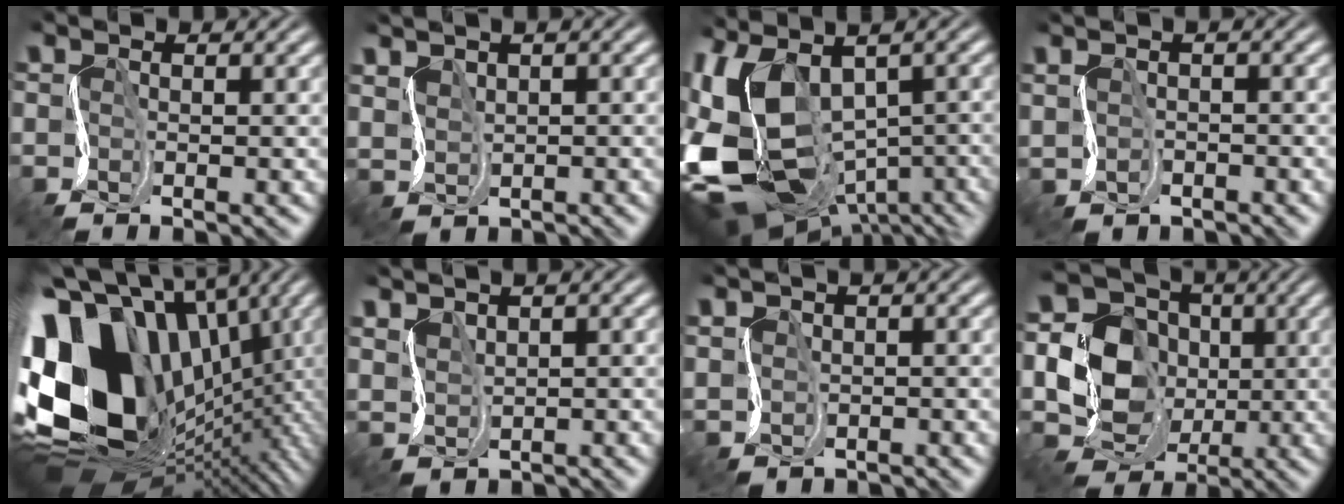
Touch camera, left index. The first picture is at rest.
{"total": 1.0, "force": [0.5, -0.4, -0.8], "torque": [0.008, -0.009, 0.020]}
{"total": 14.4, "force": [-4.0, 8.3, 11.0], "torque": [-0.246, -0.042, -0.022]}
{"total": 0.9, "force": [-0.8, -0.4, -0.3], "torque": [-0.003, -0.014, -0.005]}
{"total": 16.0, "force": [-0.2, 11.7, 10.9], "torque": [-0.224, -0.020, 0.031]}
{"total": 1.2, "force": [0.7, -0.6, -0.7], "torque": [0.004, -0.009, 0.026]}
{"total": 0.7, "force": [-0.3, 0.4, -0.5], "torque": [0.006, -0.005, 0.006]}
{"total": 12.2, "force": [-0.2, 11.3, 4.7], "torque": [-0.134, 0.017, -0.029]}